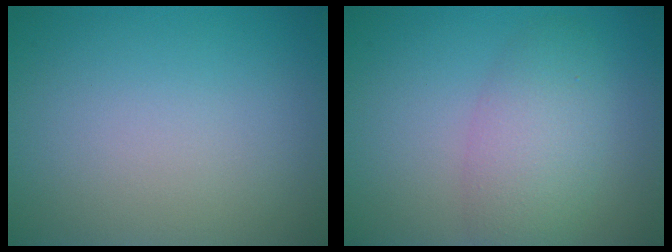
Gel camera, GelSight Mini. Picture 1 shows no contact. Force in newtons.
{"total": 4.3, "press": 4.3, "slide": 0.2}